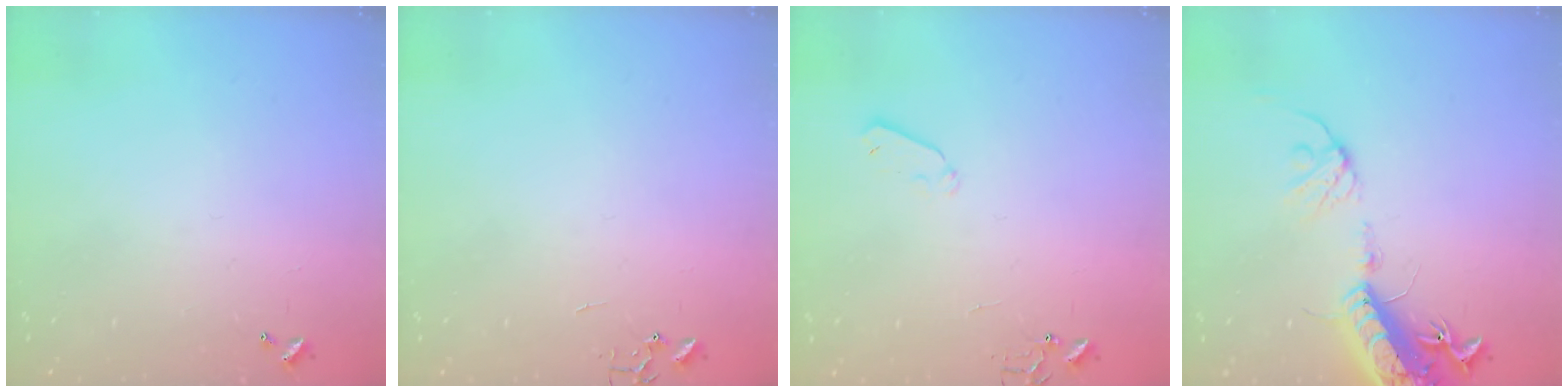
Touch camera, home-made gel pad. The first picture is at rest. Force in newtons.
{"total": 0.0}
{"total": 4.2, "press": 4.2, "slide": 0.7}
{"total": 17.9, "press": 17.4, "slide": 4.2}